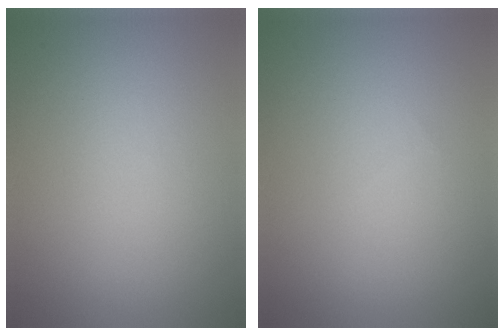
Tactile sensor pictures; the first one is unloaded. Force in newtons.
{"total": 0.0}